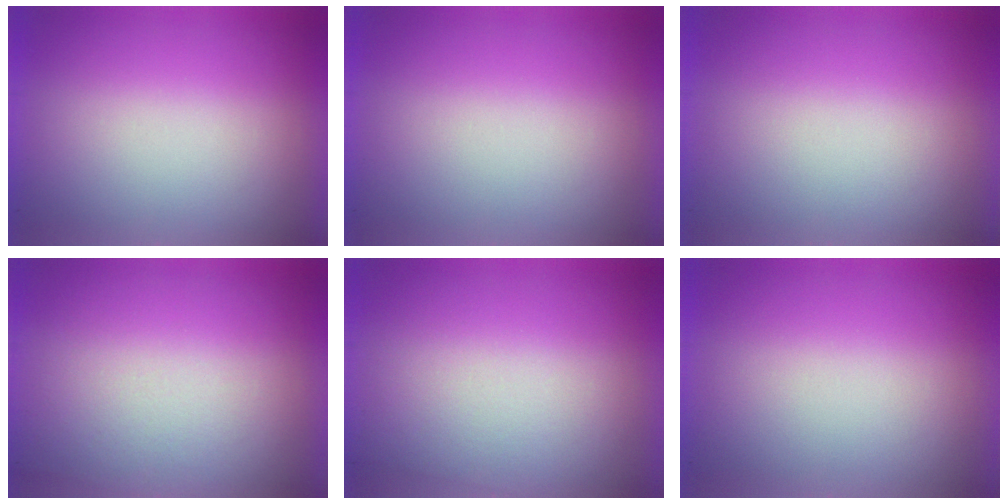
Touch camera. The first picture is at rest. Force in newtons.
{"total": 0.0}
{"total": 0.0}
{"total": 3.6}
{"total": 2.1}
{"total": 1.4}